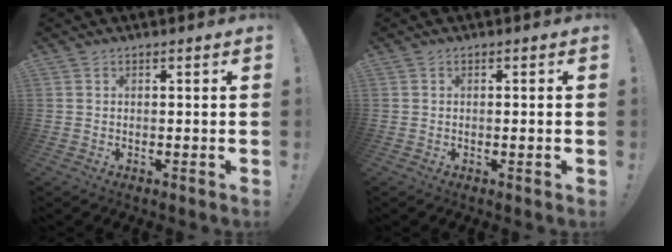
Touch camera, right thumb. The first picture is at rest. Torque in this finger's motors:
{"motor_torque": [-0.34, -0.35, -0.02, 0.23, 0.01]}